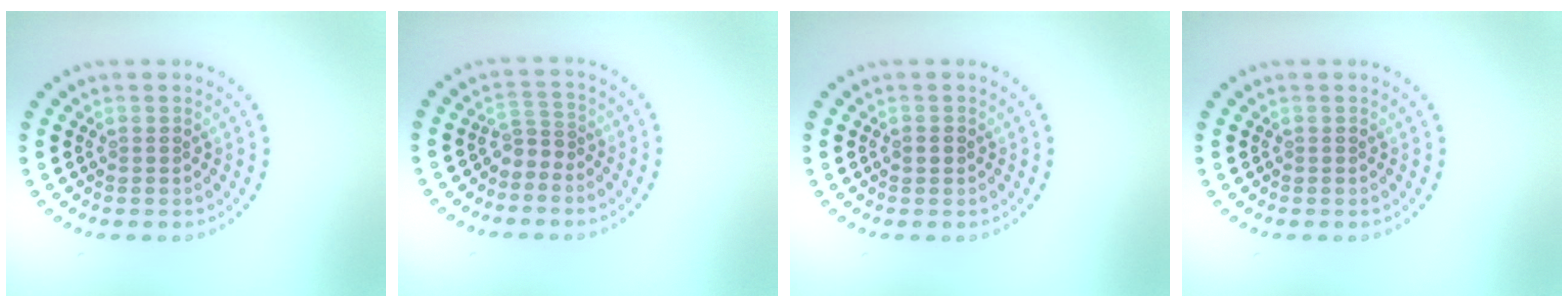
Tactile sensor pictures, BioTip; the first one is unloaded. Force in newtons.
{"total": 1.6, "press": 1.1, "slide": 1.2}
{"total": 1.0, "press": 1.0, "slide": 0.0}
{"total": 0.0}